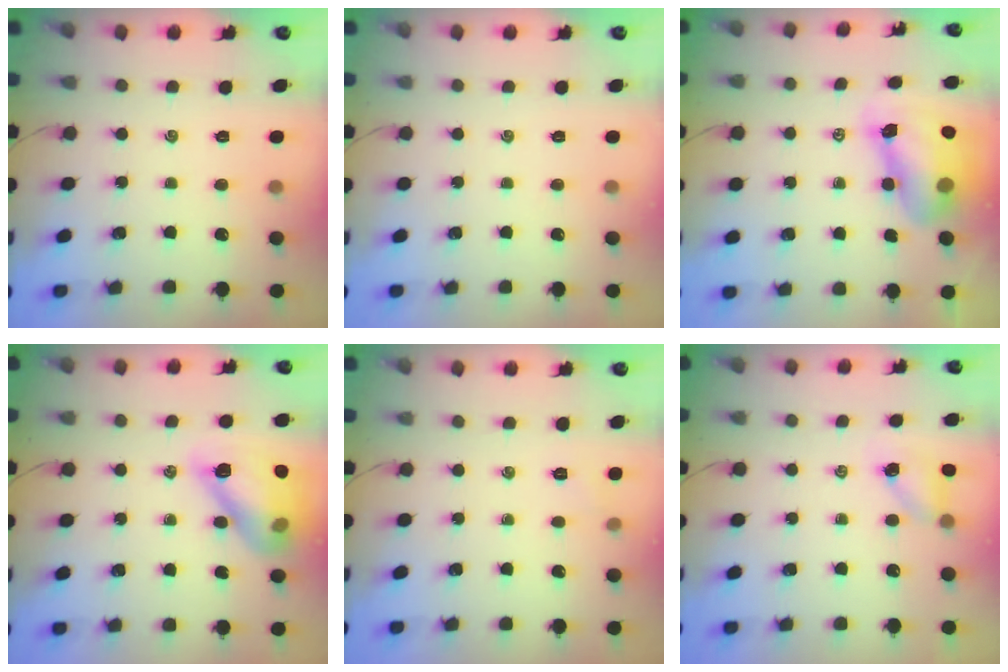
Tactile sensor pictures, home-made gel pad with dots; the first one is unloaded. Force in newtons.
{"total": 0.0}
{"total": 10.2, "press": 9.9, "slide": 2.5}
{"total": 14.2, "press": 13.9, "slide": 3.3}
{"total": 3.6, "press": 3.4, "slide": 1.1}
{"total": 4.3, "press": 4.3, "slide": 0.3}